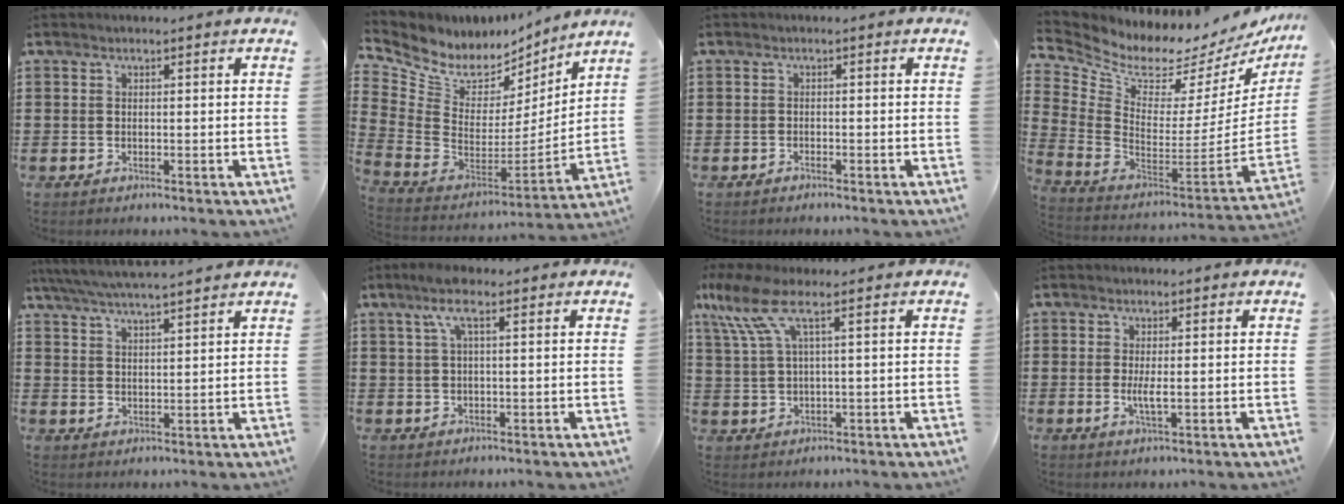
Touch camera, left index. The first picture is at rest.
{"total": 7.0, "force": [5.3, 4.0, 2.1], "torque": [-0.081, -0.045, 0.095]}
{"total": 0.8, "force": [-0.8, 0.0, 0.0], "torque": [-0.003, -0.001, -0.018]}
{"total": 4.0, "force": [3.3, 1.8, 1.2], "torque": [-0.055, -0.053, 0.051]}
{"total": 4.7, "force": [4.5, 0.1, 1.6], "torque": [-0.045, -0.018, 0.079]}
{"total": 4.2, "force": [1.6, 0.9, 3.8], "torque": [-0.077, 0.005, 0.026]}
{"total": 7.4, "force": [2.6, 1.7, 6.7], "torque": [-0.163, -0.005, 0.040]}
{"total": 2.7, "force": [-0.1, 0.4, 2.7], "torque": [-0.054, -0.007, -0.005]}